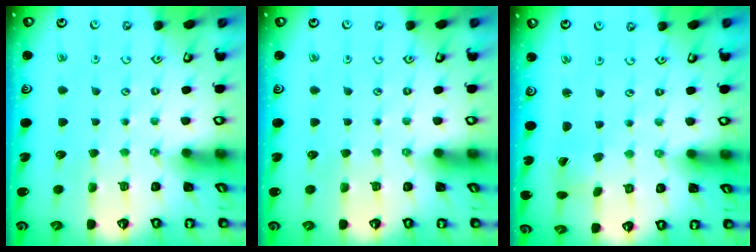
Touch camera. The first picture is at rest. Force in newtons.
{"total": 0.0}
{"total": 0.8, "press": 0.8, "slide": 0.0}